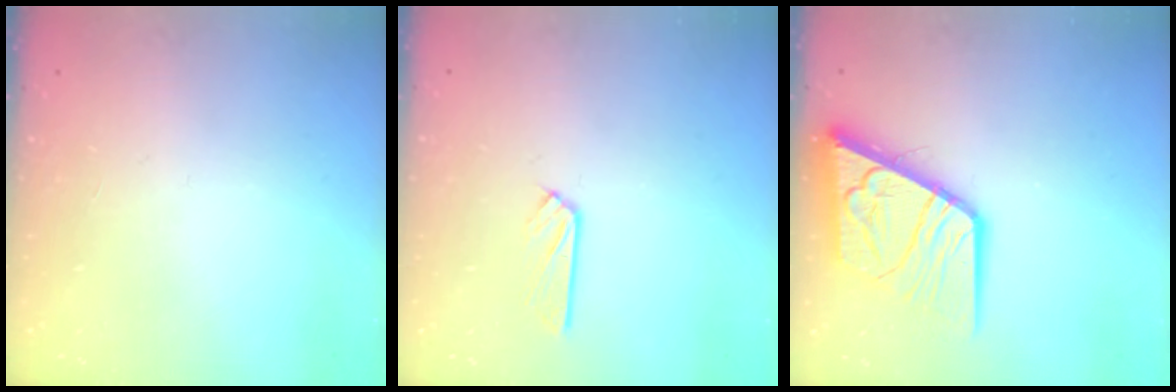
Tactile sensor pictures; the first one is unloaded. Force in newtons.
{"total": 3.5, "press": 3.5, "slide": 0.4}
{"total": 16.8, "press": 16.7, "slide": 2.0}